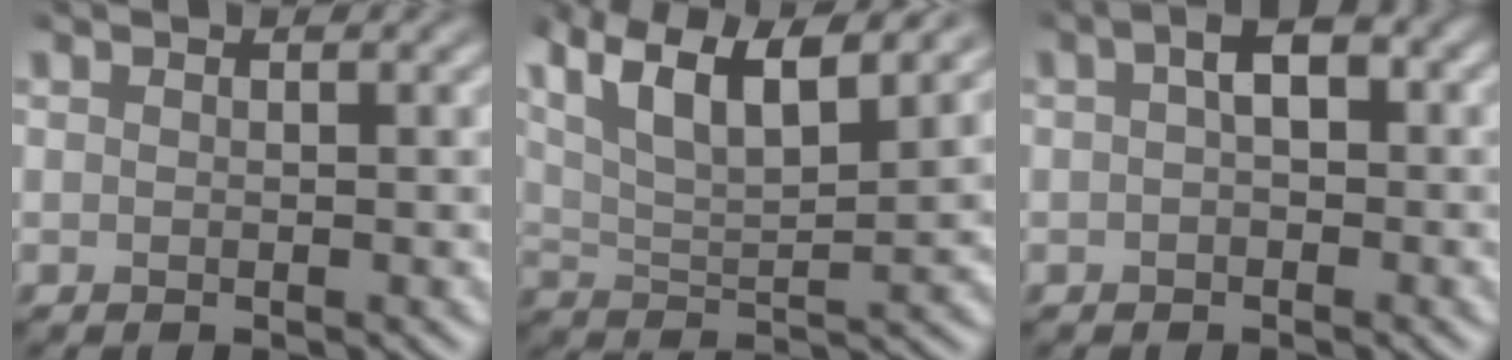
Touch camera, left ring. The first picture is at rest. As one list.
[{"total": 13.5, "force": [8.6, 4.8, 9.3], "torque": [-0.159, 0.051, 0.113]}, {"total": 2.2, "force": [0.2, 1.0, 1.9], "torque": [-0.025, 0.010, -0.002]}]